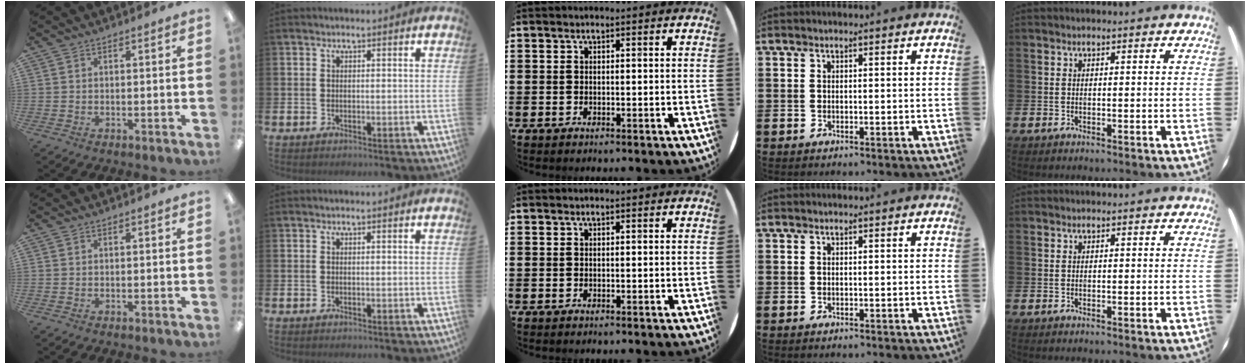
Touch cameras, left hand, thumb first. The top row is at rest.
{}